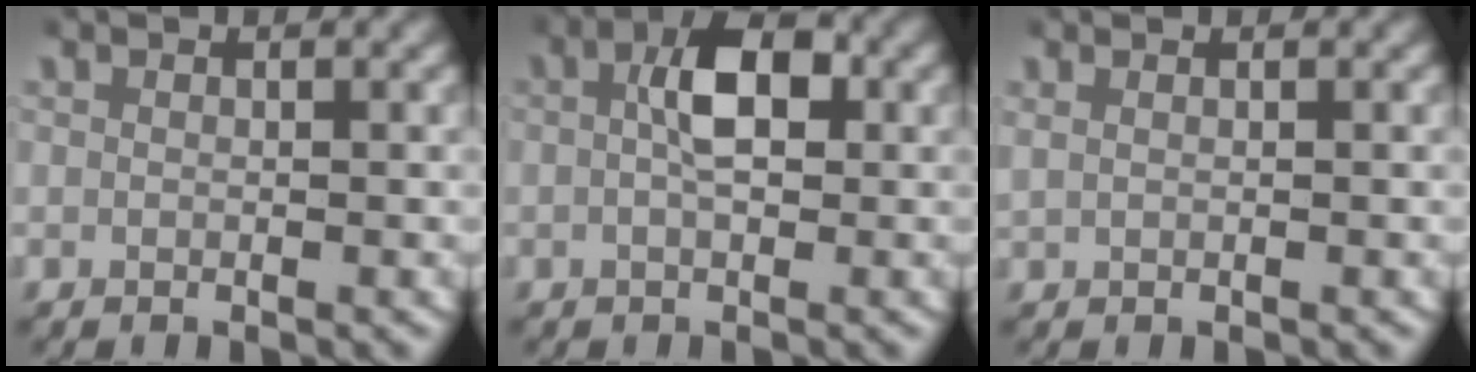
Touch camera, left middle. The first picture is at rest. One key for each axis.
{"total": 4.5, "fx": 0.5, "fy": 2.2, "fz": 3.9, "tx": -0.066, "ty": 0.009, "tz": 0.002}
{"total": 0.7, "fx": 0.5, "fy": 0.2, "fz": 0.4, "tx": -0.011, "ty": 0.004, "tz": 0.010}